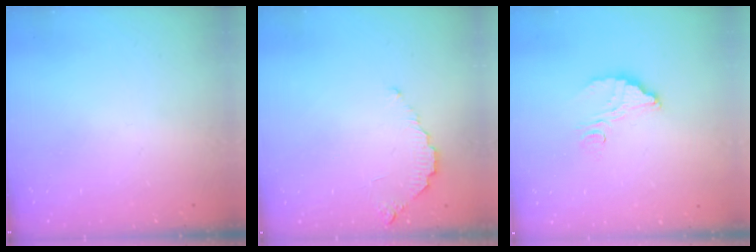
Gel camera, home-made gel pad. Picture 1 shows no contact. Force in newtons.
{"total": 4.5, "press": 4.5, "slide": 0.3}
{"total": 7.1, "press": 7.1, "slide": 0.5}